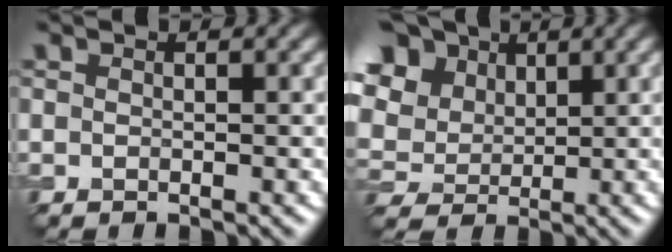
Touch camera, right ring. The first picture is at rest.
{"total": 13.1, "force": [5.3, 10.0, 6.7], "torque": [-0.171, 0.034, 0.088]}